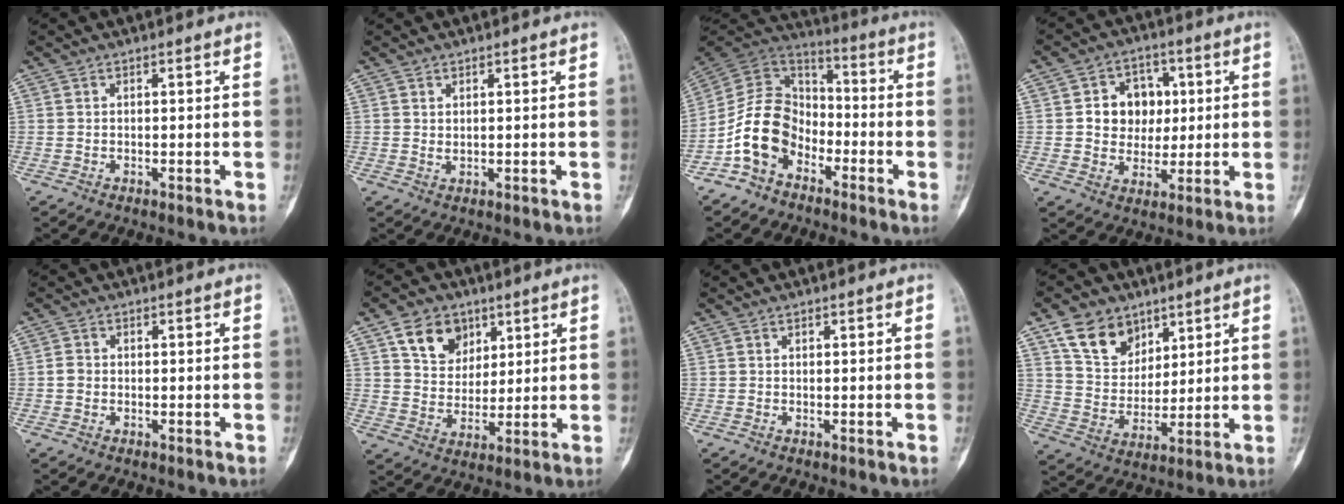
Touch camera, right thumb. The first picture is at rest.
{"total": 0.9, "force": [0.4, 0.4, 0.6], "torque": [-0.009, -0.004, 0.009]}
{"total": 13.3, "force": [-6.0, 9.6, 6.9], "torque": [-0.110, 0.068, -0.130]}
{"total": 9.7, "force": [1.5, 8.2, 5.0], "torque": [-0.023, 0.002, 0.024]}
{"total": 1.6, "force": [-0.3, 1.4, 0.7], "torque": [-0.002, 0.005, -0.006]}
{"total": 9.9, "force": [4.9, 7.4, 4.3], "torque": [-0.043, -0.023, 0.090]}
{"total": 0.0}
{"total": 11.3, "force": [6.8, 7.9, 4.4], "torque": [-0.050, -0.036, 0.130]}